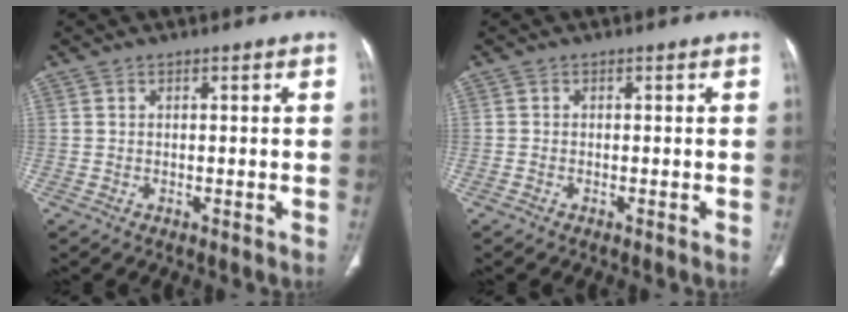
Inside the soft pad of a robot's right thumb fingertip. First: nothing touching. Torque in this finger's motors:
{"motor_torque": [-0.24, -0.14, 0.01, 0.34, 0.04]}